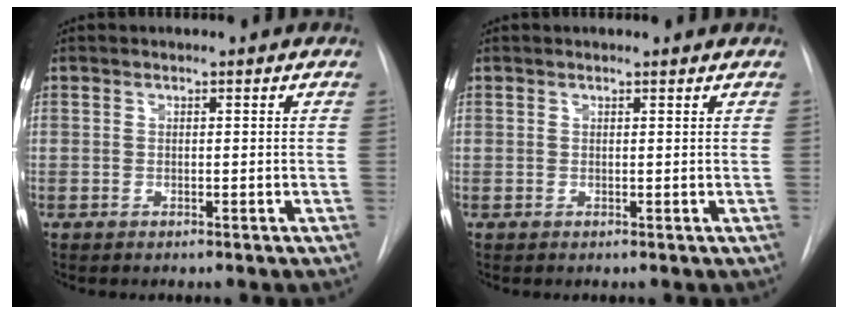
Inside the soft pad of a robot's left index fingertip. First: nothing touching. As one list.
[{"total": 1.0, "force": [1.0, 0.0, 0.1], "torque": [-0.010, 0.000, 0.010]}]